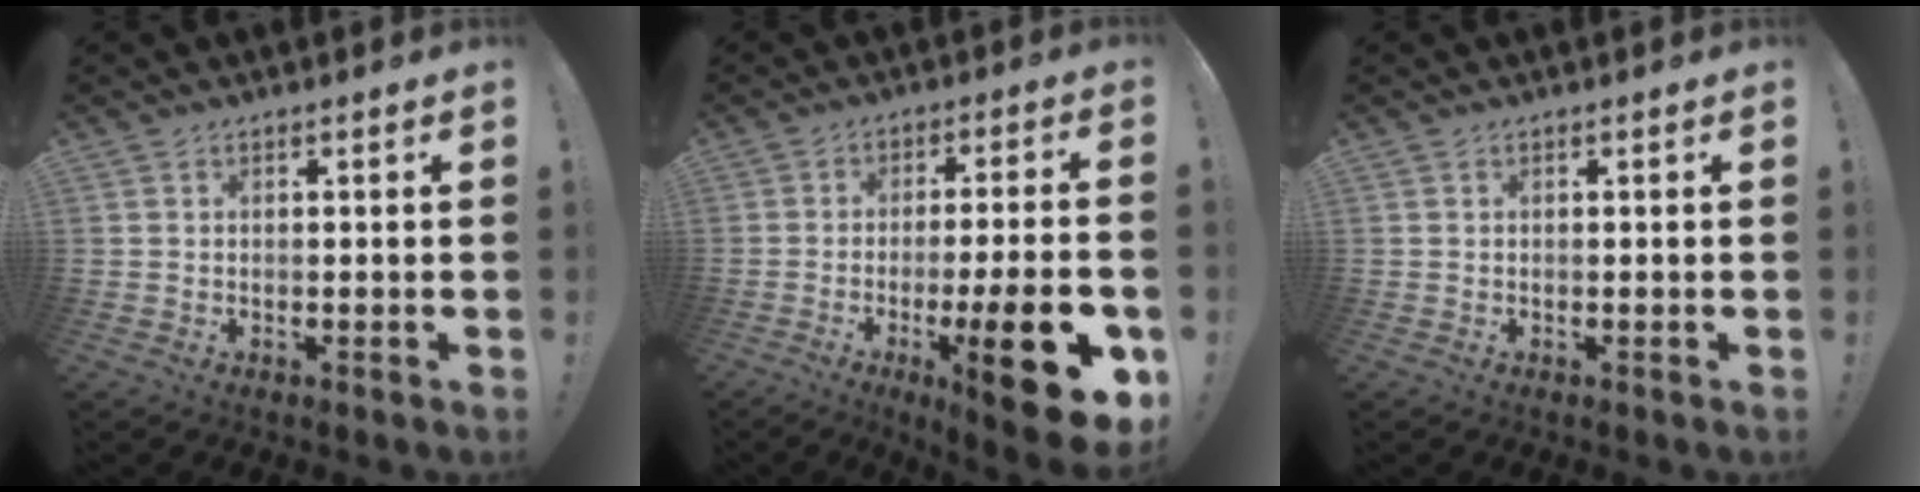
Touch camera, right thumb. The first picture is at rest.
{"total": 17.9, "force": [-7.1, 3.1, 16.1], "torque": [-0.224, 0.028, -0.097]}
{"total": 0.0}